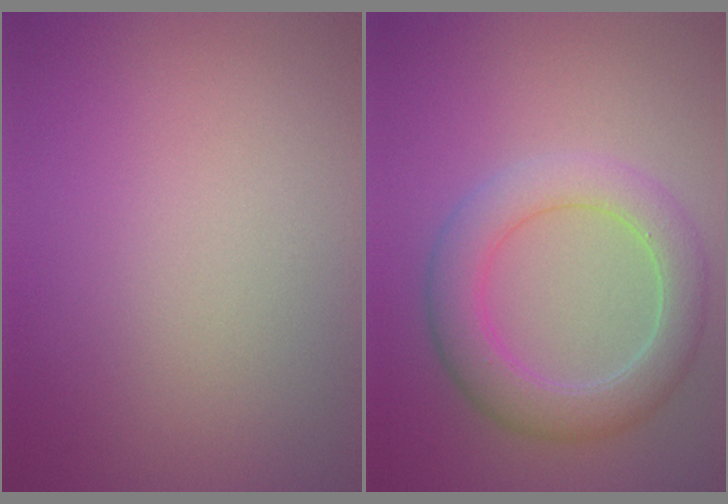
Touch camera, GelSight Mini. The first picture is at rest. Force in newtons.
{"total": 5.1, "press": 5.0, "slide": 0.4}